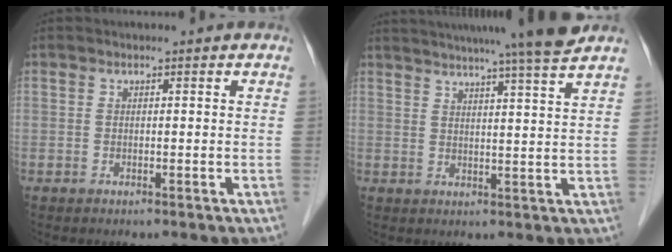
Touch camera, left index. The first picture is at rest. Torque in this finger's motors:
{"motor_torque": [0.08, -0.41, 0.60, 0.14]}